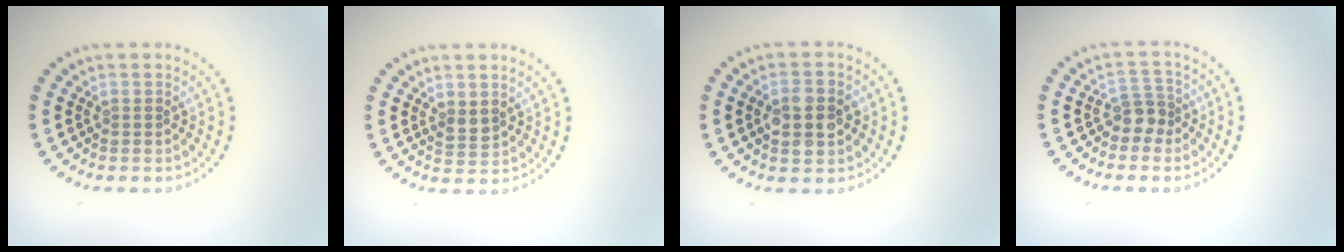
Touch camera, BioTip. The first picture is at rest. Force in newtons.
{"total": 1.3, "press": 1.1, "slide": 0.6}
{"total": 3.6, "press": 3.6, "slide": 0.1}
{"total": 2.1, "press": 1.7, "slide": 1.3}